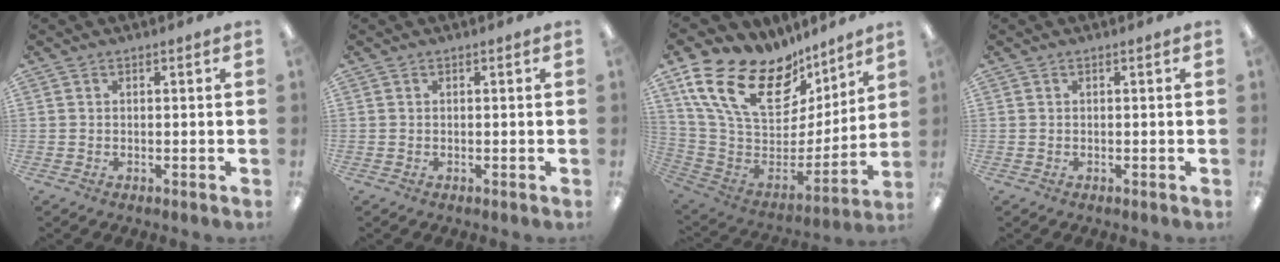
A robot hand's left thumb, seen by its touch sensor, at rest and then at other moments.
{"total": 0.0}
{"total": 23.1, "force": [13.9, 12.7, 13.3], "torque": [-0.251, -0.093, 0.258]}
{"total": 0.0}